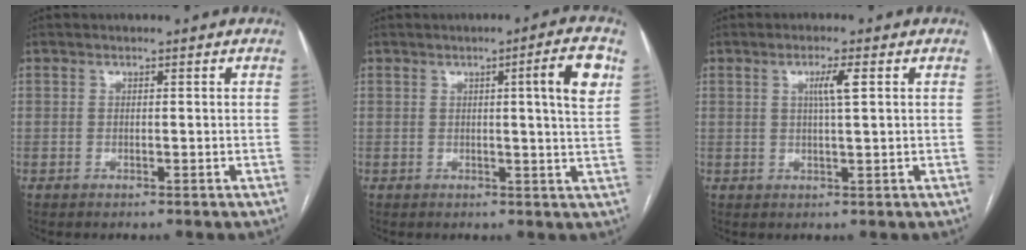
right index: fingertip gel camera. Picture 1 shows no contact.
{"total": 6.6, "force": [2.1, -0.7, 6.3], "torque": [-0.083, -0.004, 0.026]}
{"total": 3.3, "force": [1.0, -0.1, 3.1], "torque": [-0.057, 0.000, 0.017]}